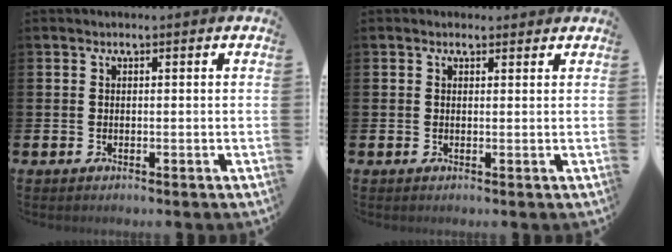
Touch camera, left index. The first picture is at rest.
{"total": 1.1, "force": [0.9, 0.6, 0.1], "torque": [0.011, 0.002, 0.013]}